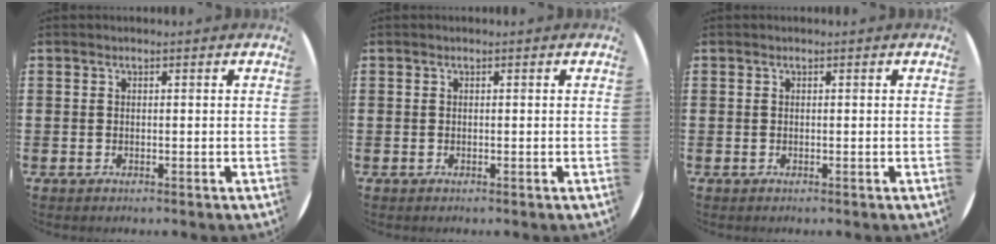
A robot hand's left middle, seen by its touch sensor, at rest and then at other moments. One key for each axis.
{"total": 0.0}
{"total": 0.0}